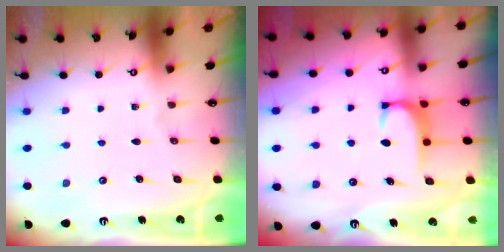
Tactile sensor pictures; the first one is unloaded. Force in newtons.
{"total": 1.9, "press": 1.8, "slide": 0.5}